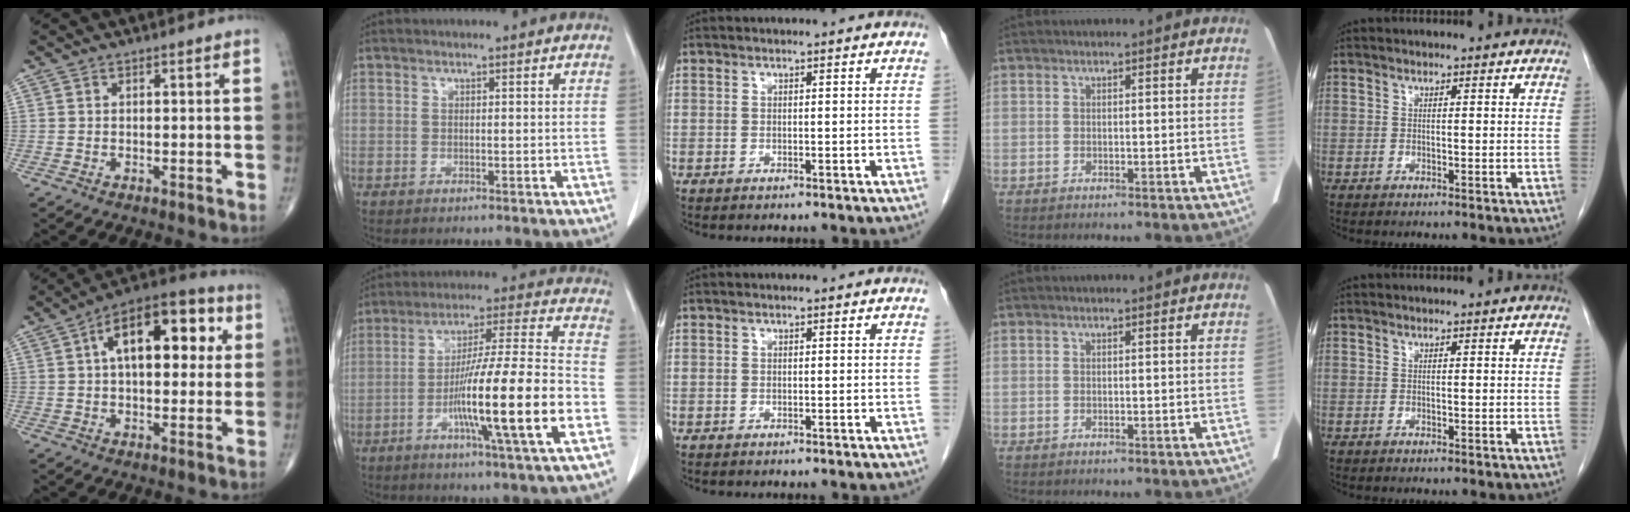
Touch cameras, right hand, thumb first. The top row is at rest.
{"thumb": {"total": 18.0, "force": [4.4, 9.3, 14.8], "torque": [-0.185, 0.025, 0.055]}, "index": {"total": 18.6, "force": [-5.8, -0.4, 17.7], "torque": [-0.292, -0.005, -0.100]}}